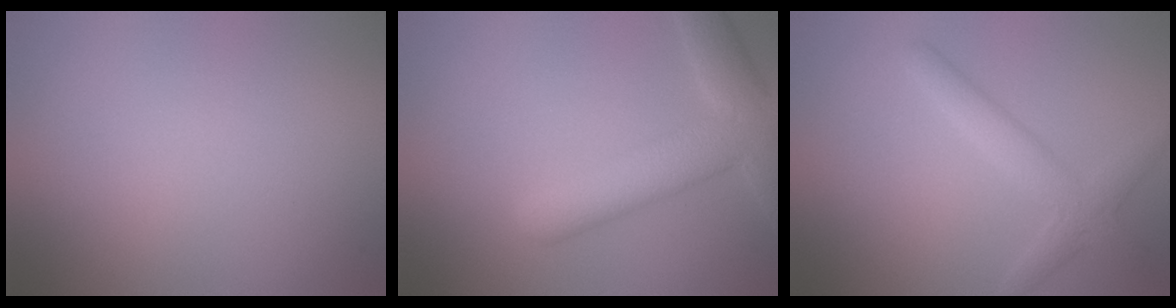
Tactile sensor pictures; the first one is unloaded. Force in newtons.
{"total": 6.0, "press": 5.9, "slide": 0.4}
{"total": 1.9, "press": 1.9, "slide": 0.2}